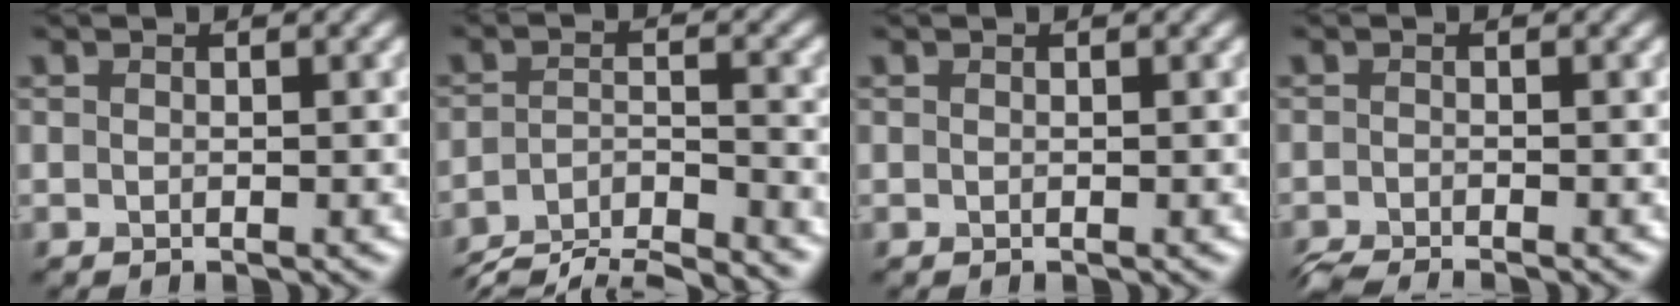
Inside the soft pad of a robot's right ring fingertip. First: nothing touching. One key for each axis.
{"total": 7.8, "fx": -7.1, "fy": 1.5, "fz": 2.7, "tx": -0.044, "ty": -0.011, "tz": -0.120}
{"total": 0.0}
{"total": 2.7, "fx": -2.5, "fy": 0.2, "fz": 1.0, "tx": -0.019, "ty": -0.011, "tz": -0.050}